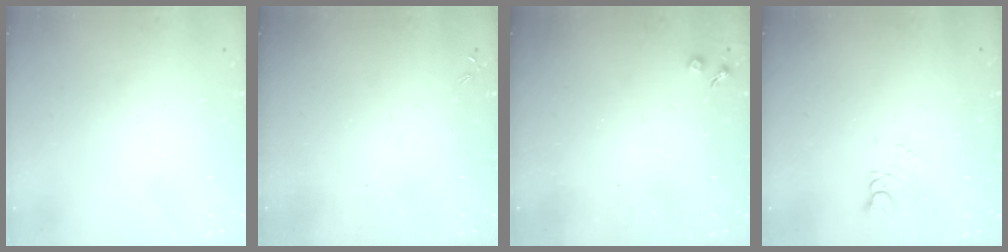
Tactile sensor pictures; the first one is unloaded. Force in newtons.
{"total": 0.0}
{"total": 2.7, "press": 2.6, "slide": 0.4}
{"total": 2.7, "press": 2.7, "slide": 0.3}